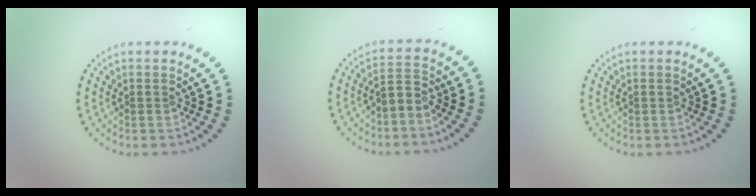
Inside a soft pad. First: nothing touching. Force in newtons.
{"total": 2.0, "press": 1.6, "slide": 1.2}
{"total": 0.0}